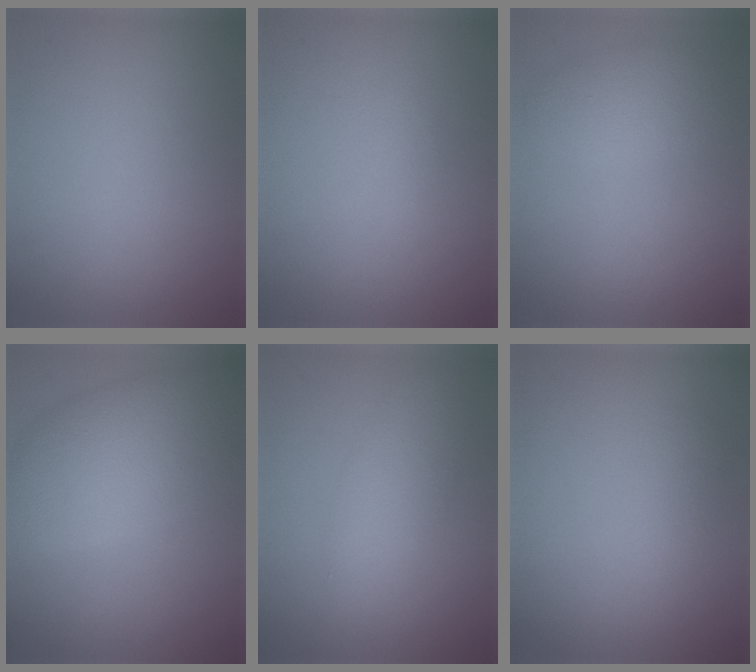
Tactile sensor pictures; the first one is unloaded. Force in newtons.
{"total": 0.6, "press": 0.6, "slide": 0.1}
{"total": 2.6, "press": 2.6, "slide": 0.2}
{"total": 8.4, "press": 8.4, "slide": 0.2}
{"total": 3.2, "press": 3.2, "slide": 0.2}
{"total": 1.5, "press": 1.5, "slide": 0.1}